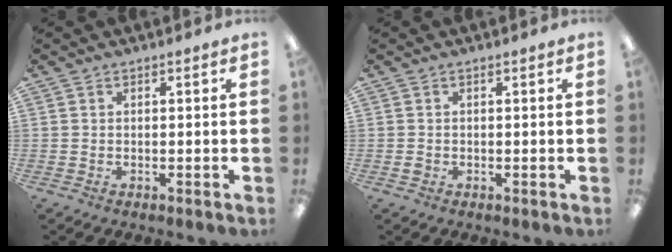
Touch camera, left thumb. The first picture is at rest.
{"total": 0.7, "force": [-0.2, 0.6, 0.2], "torque": [-0.003, 0.002, -0.004]}